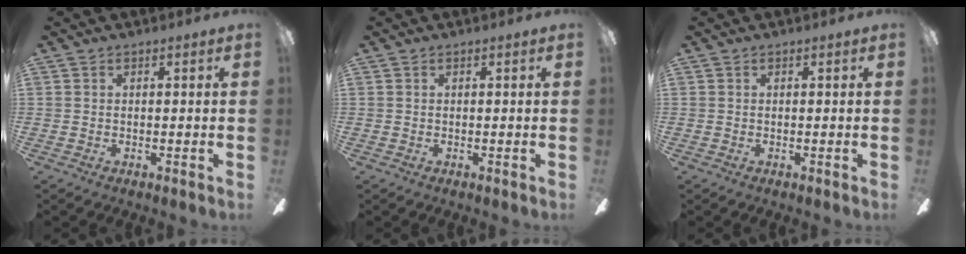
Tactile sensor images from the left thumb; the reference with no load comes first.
{"total": 0.0}
{"total": 0.0}